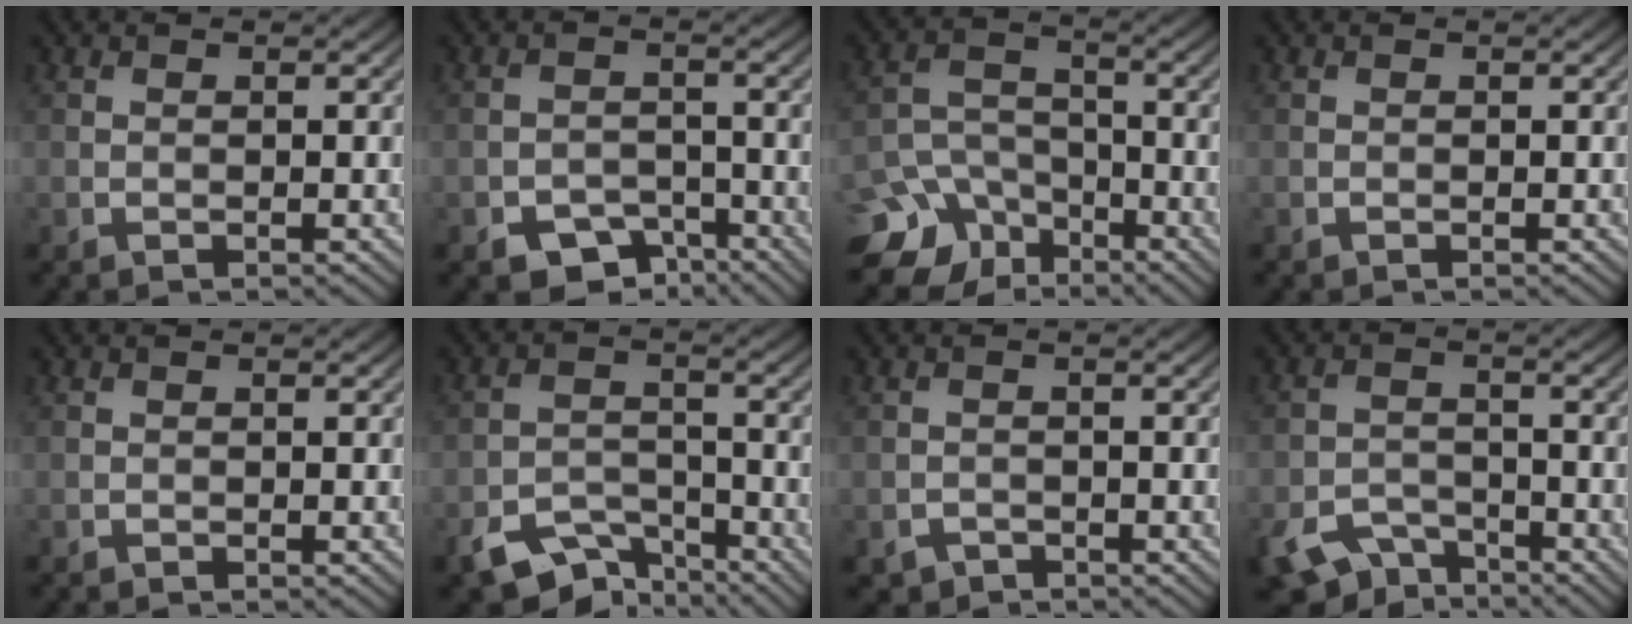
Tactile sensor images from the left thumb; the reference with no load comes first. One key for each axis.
{"total": 5.2, "fx": -3.6, "fy": 3.0, "fz": 2.2, "tx": -0.034, "ty": -0.006, "tz": -0.064}
{"total": 10.3, "fx": -6.8, "fy": 6.9, "fz": 3.5, "tx": -0.088, "ty": -0.016, "tz": -0.123}
{"total": 0.0}
{"total": 0.0}
{"total": 6.9, "fx": -5.2, "fy": 3.4, "fz": 3.1, "tx": -0.057, "ty": -0.011, "tz": -0.097}
{"total": 1.4, "fx": -1.1, "fy": 0.9, "fz": 0.2, "tx": -0.004, "ty": -0.001, "tz": -0.024}
{"total": 6.3, "fx": -4.6, "fy": 3.2, "fz": 2.9, "tx": -0.059, "ty": -0.010, "tz": -0.090}